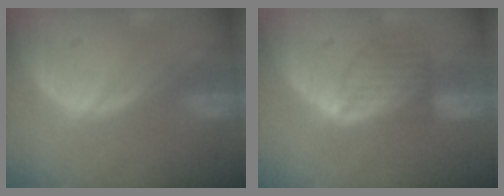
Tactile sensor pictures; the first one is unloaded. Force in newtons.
{"total": 5.9, "press": 5.7, "slide": 1.5}